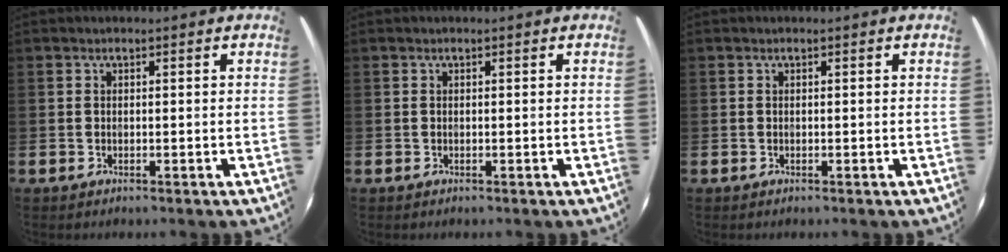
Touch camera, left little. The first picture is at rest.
{"total": 0.0}
{"total": 0.0}